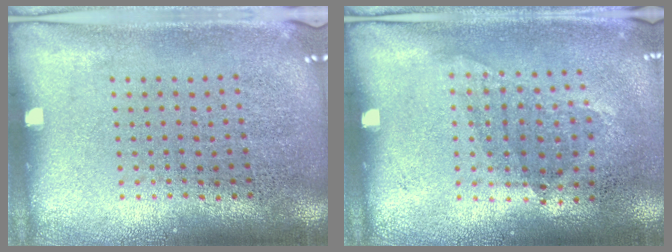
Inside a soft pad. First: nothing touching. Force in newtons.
{"total": 1.0, "press": 0.8, "slide": 0.6}